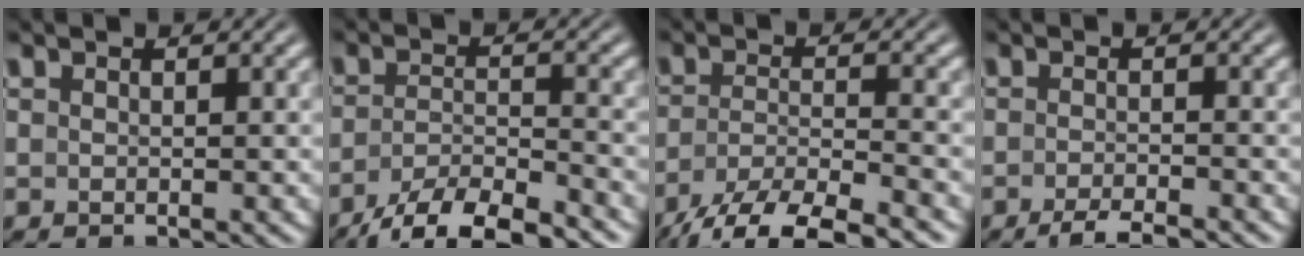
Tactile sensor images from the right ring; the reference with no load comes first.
{"total": 7.3, "force": [-5.6, 2.7, 3.8], "torque": [-0.056, -0.016, -0.082]}
{"total": 8.2, "force": [-5.8, 3.1, 5.0], "torque": [-0.091, -0.029, -0.074]}
{"total": 2.9, "force": [-2.6, 0.2, 1.1], "torque": [-0.021, -0.005, -0.044]}